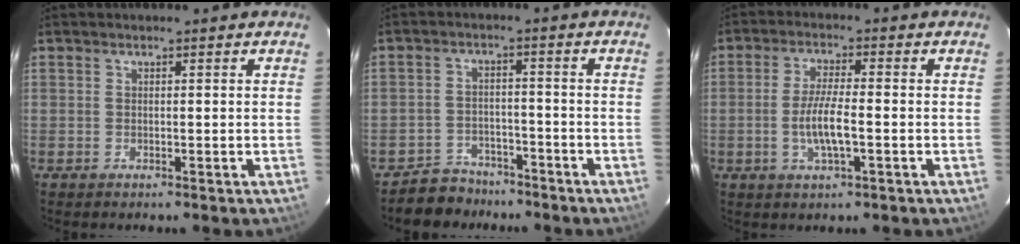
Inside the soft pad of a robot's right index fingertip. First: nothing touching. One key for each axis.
{"total": 6.7, "fx": -5.6, "fy": 3.7, "fz": 0.4, "tx": -0.029, "ty": 0.018, "tz": -0.084}
{"total": 6.5, "fx": -1.5, "fy": 1.1, "fz": 6.2, "tx": -0.121, "ty": -0.004, "tz": -0.029}